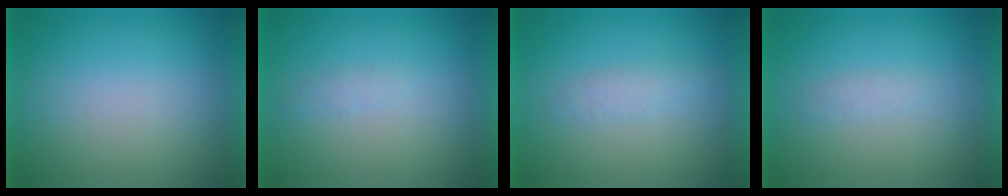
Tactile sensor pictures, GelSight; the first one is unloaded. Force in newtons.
{"total": 1.2}
{"total": 1.9}
{"total": 1.3}